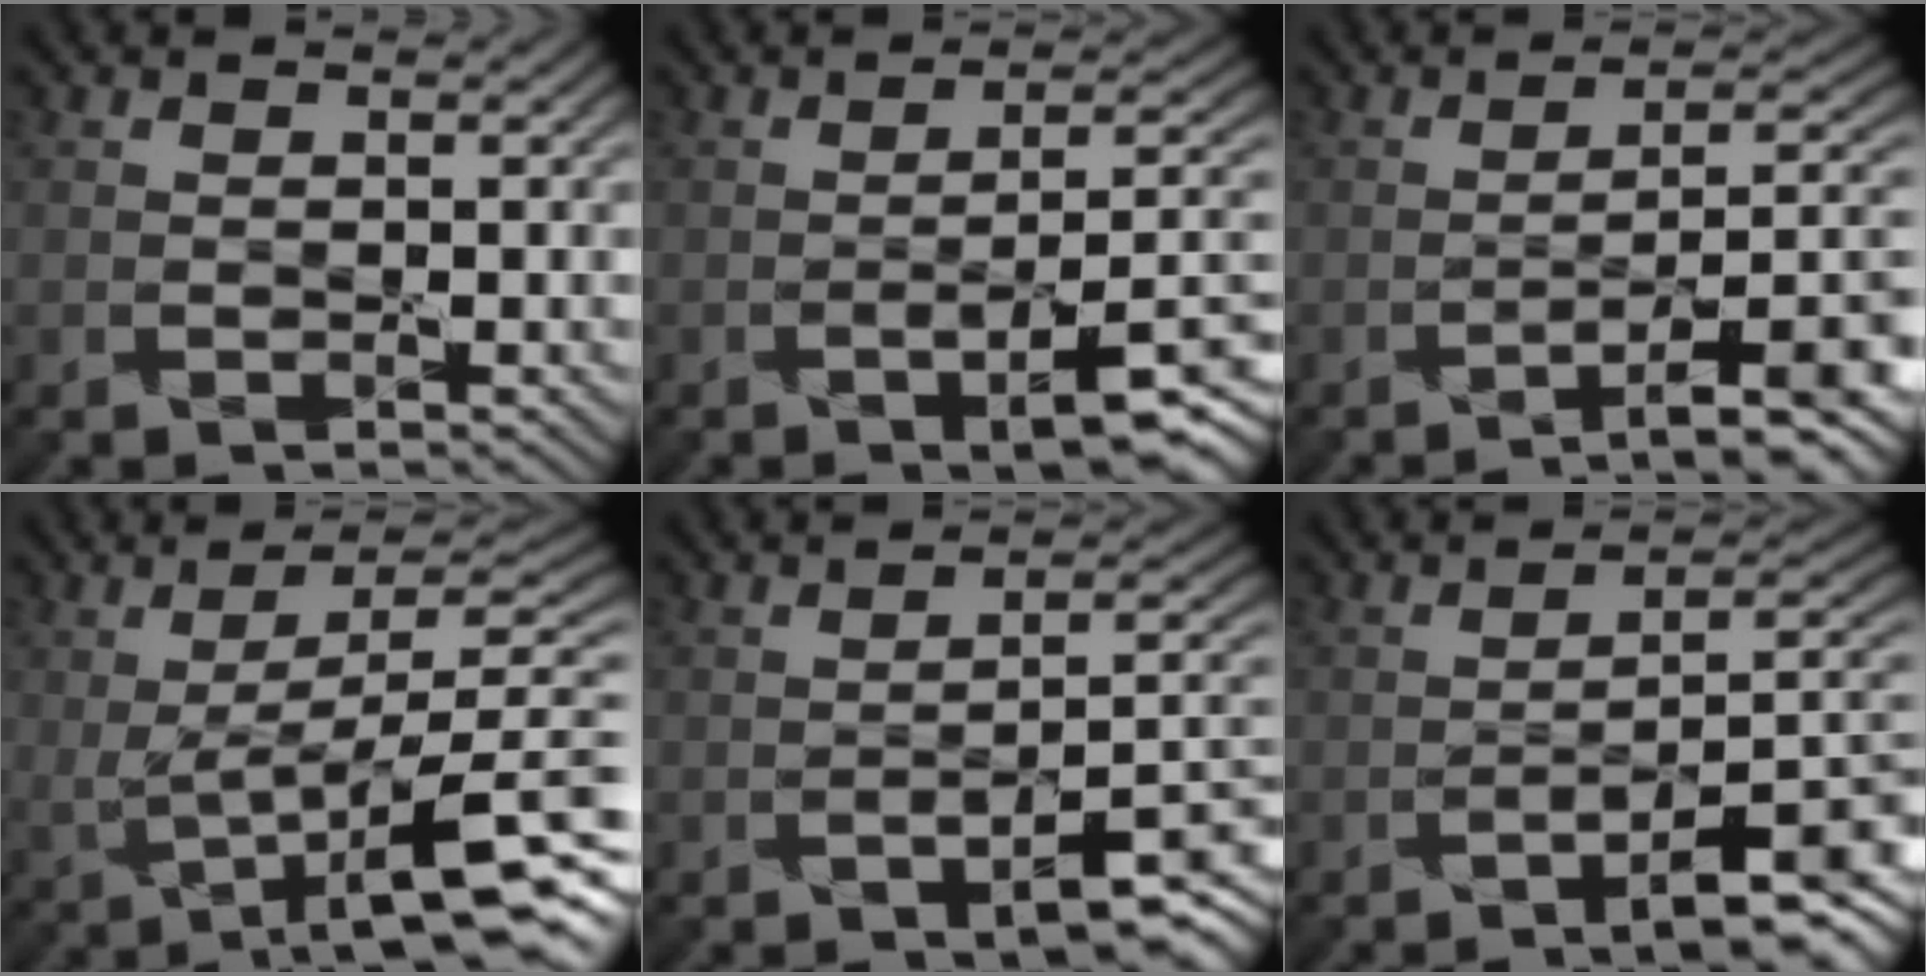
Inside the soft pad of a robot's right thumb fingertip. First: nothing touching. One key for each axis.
{"total": 8.1, "fx": -3.5, "fy": 2.1, "fz": 7.0, "tx": -0.110, "ty": -0.004, "tz": -0.054}
{"total": 10.1, "fx": -4.9, "fy": 2.8, "fz": 8.4, "tx": -0.120, "ty": 0.003, "tz": -0.073}
{"total": 12.9, "fx": -1.1, "fy": 3.4, "fz": 12.4, "tx": -0.193, "ty": 0.012, "tz": -0.009}
{"total": 7.2, "fx": -3.6, "fy": 2.3, "fz": 5.8, "tx": -0.084, "ty": -0.004, "tz": -0.059}
{"total": 8.9, "fx": -4.8, "fy": 2.3, "fz": 7.1, "tx": -0.105, "ty": 0.000, "tz": -0.075}